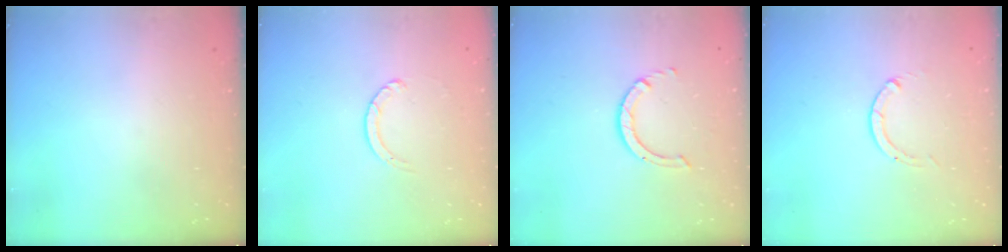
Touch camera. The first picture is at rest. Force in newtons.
{"total": 1.3, "press": 1.2, "slide": 0.2}
{"total": 3.5, "press": 3.5, "slide": 0.6}
{"total": 0.0}